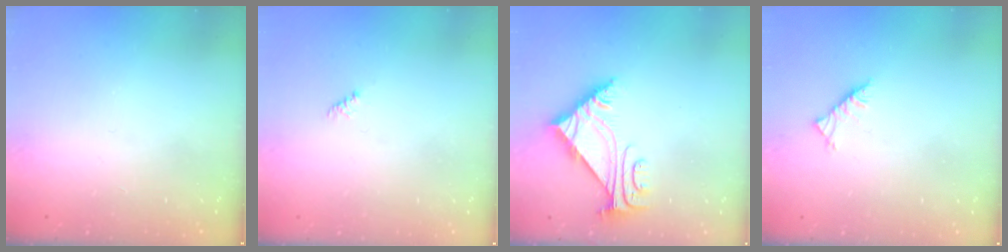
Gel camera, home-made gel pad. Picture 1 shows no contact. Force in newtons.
{"total": 1.1, "press": 1.1, "slide": 0.3}
{"total": 5.5, "press": 5.4, "slide": 0.9}
{"total": 4.2, "press": 4.1, "slide": 0.7}